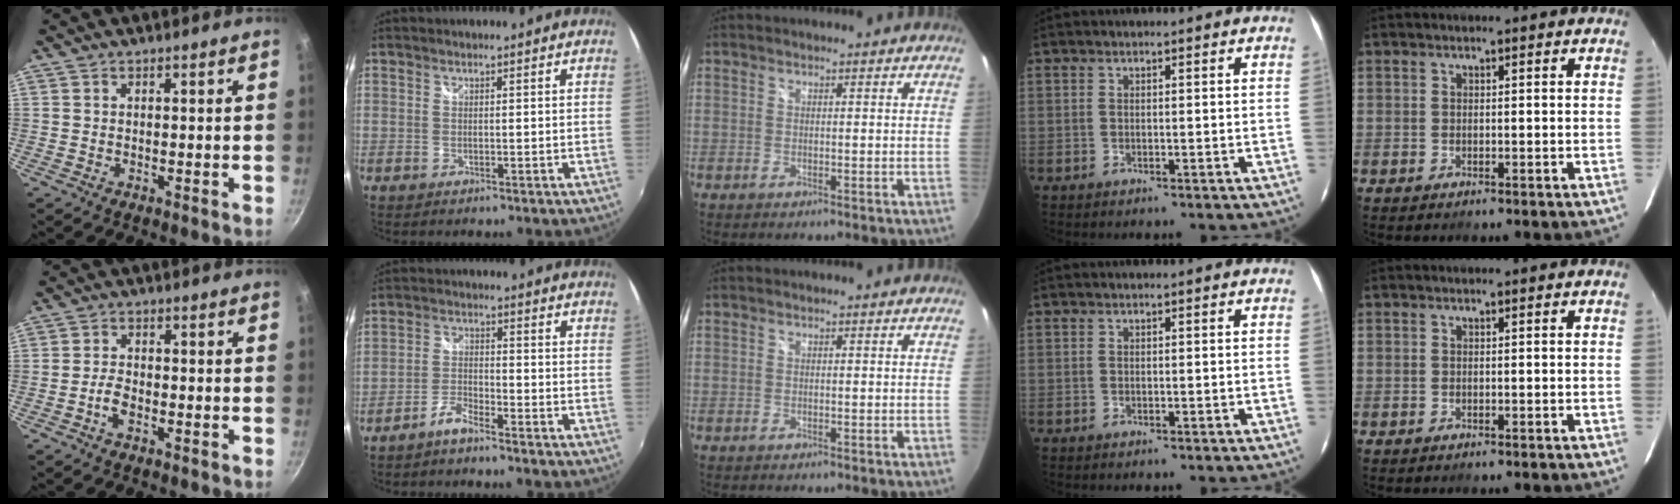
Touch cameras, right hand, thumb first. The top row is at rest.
{"thumb": {"total": 3.3, "force": [-1.7, 1.6, 2.3], "torque": [-0.047, 0.016, -0.035]}, "index": {"total": 3.6, "force": [-3.1, 0.7, 1.7], "torque": [-0.051, 0.007, -0.064]}}